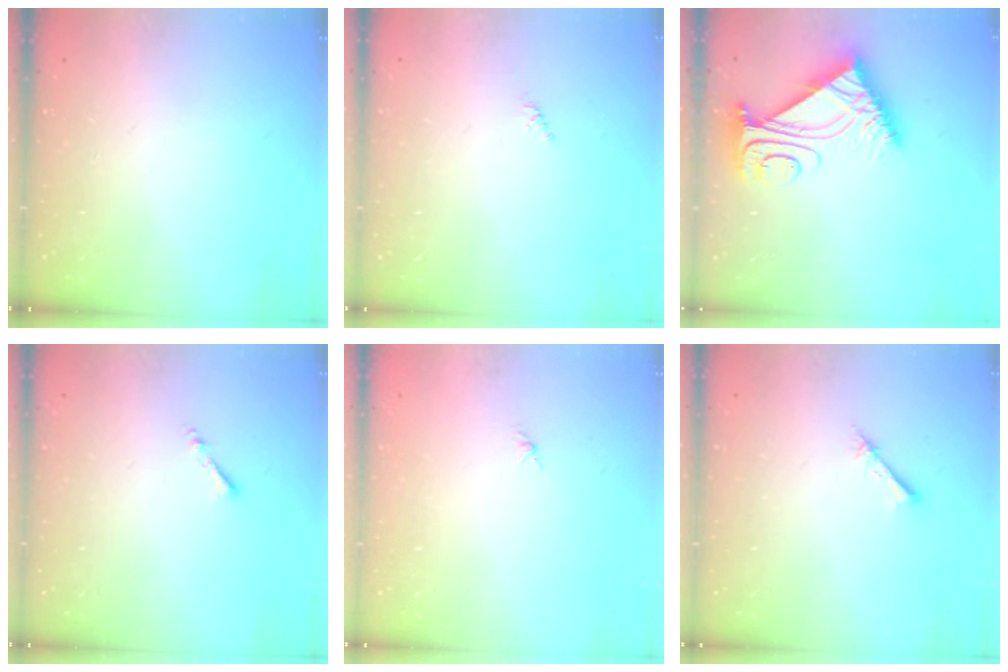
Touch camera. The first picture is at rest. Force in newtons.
{"total": 0.8, "press": 0.7, "slide": 0.4}
{"total": 8.2, "press": 8.1, "slide": 0.7}
{"total": 1.3, "press": 1.2, "slide": 0.3}
{"total": 0.0}
{"total": 2.3, "press": 2.3, "slide": 0.3}